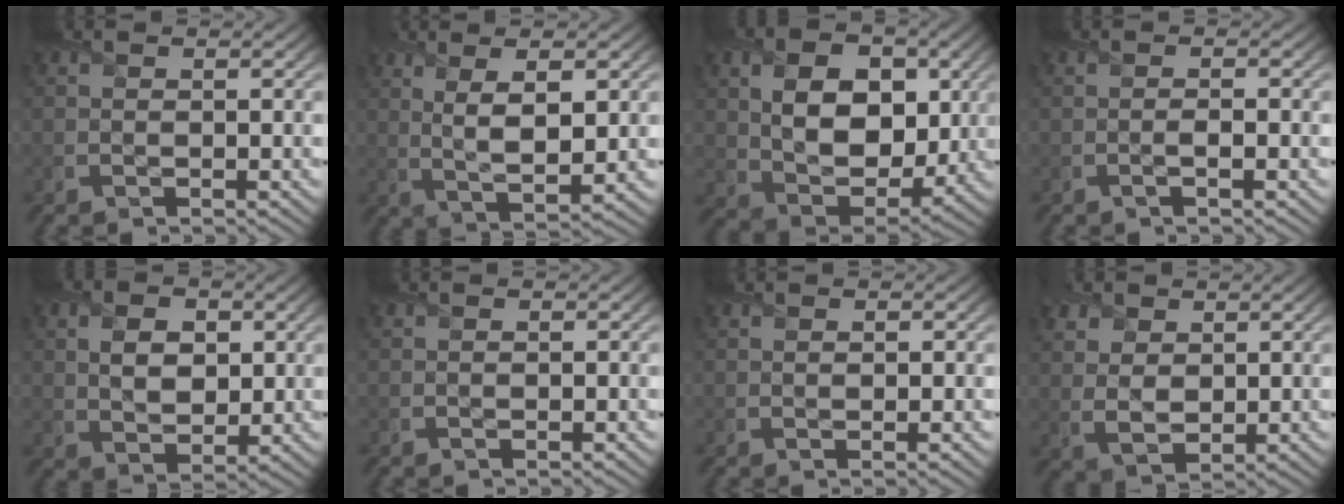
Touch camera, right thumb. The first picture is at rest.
{"total": 6.5, "force": [1.8, 1.9, 5.9], "torque": [-0.123, -0.001, 0.036]}
{"total": 11.0, "force": [2.3, 7.5, 7.8], "torque": [-0.164, -0.006, 0.036]}
{"total": 1.1, "force": [-0.3, -0.1, 1.0], "torque": [-0.020, 0.002, -0.006]}
{"total": 5.9, "force": [1.9, 3.9, 4.0], "torque": [-0.085, 0.003, 0.030]}
{"total": 0.0}
{"total": 1.2, "force": [0.5, 0.0, 1.2], "torque": [-0.024, 0.004, 0.009]}
{"total": 5.1, "force": [2.6, 3.3, 2.9], "torque": [-0.084, 0.005, 0.053]}